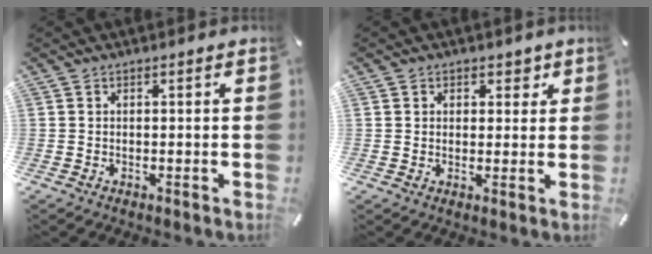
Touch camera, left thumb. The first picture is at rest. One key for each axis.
{"total": 3.4, "fx": 1.4, "fy": 3.1, "fz": 0.7, "tx": 0.011, "ty": -0.003, "tz": 0.016}